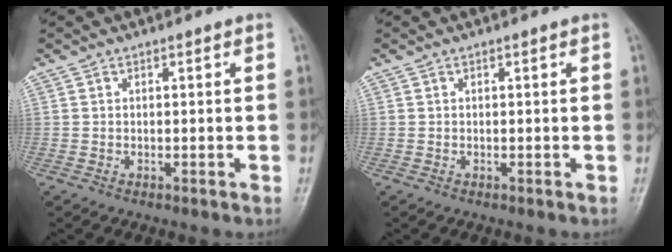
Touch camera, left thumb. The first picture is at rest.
{"total": 0.0}